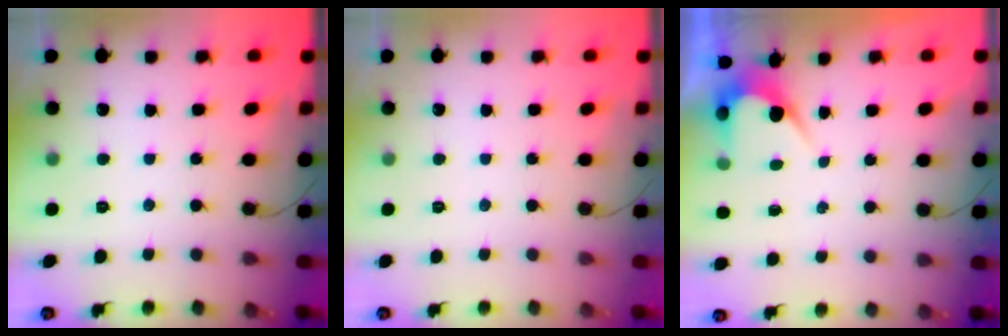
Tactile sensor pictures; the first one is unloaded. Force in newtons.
{"total": 0.0}
{"total": 3.6, "press": 3.6, "slide": 0.2}